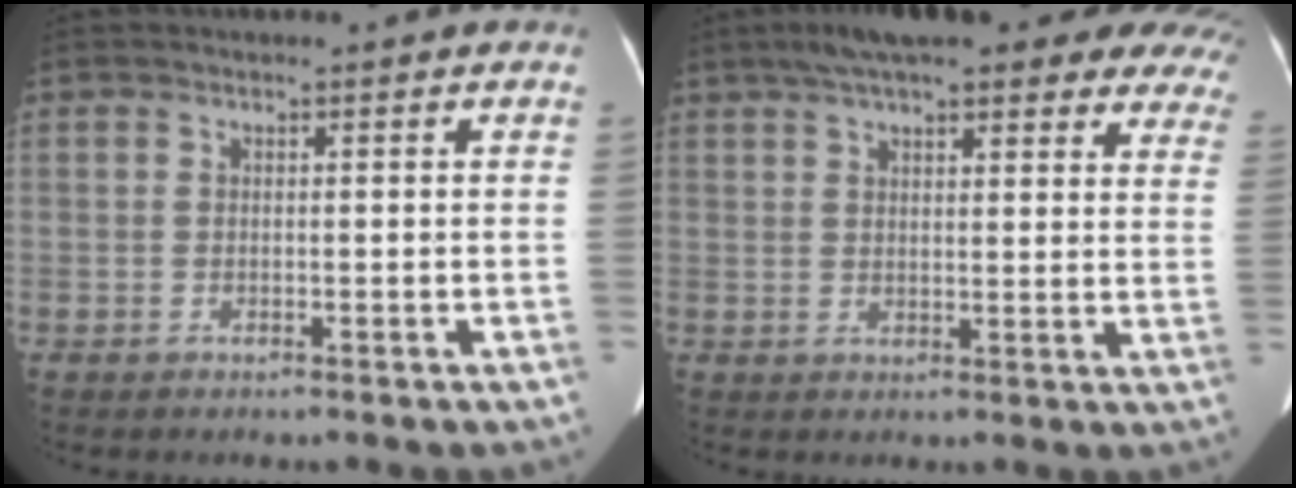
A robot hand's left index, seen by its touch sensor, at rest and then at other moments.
{"total": 26.8, "force": [22.0, 5.7, 14.2], "torque": [-0.184, 0.015, 0.258]}